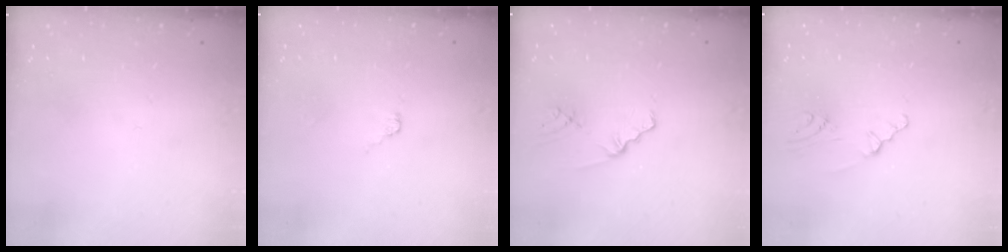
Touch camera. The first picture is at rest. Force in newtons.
{"total": 2.5, "press": 2.5, "slide": 0.3}
{"total": 1.5, "press": 1.5, "slide": 0.2}
{"total": 1.4, "press": 1.3, "slide": 0.4}